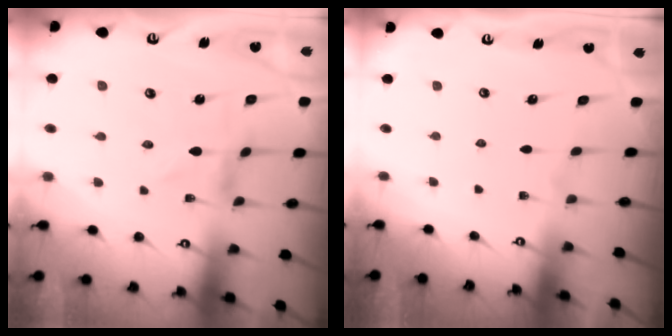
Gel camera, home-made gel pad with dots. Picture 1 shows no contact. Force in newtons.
{"total": 0.0}